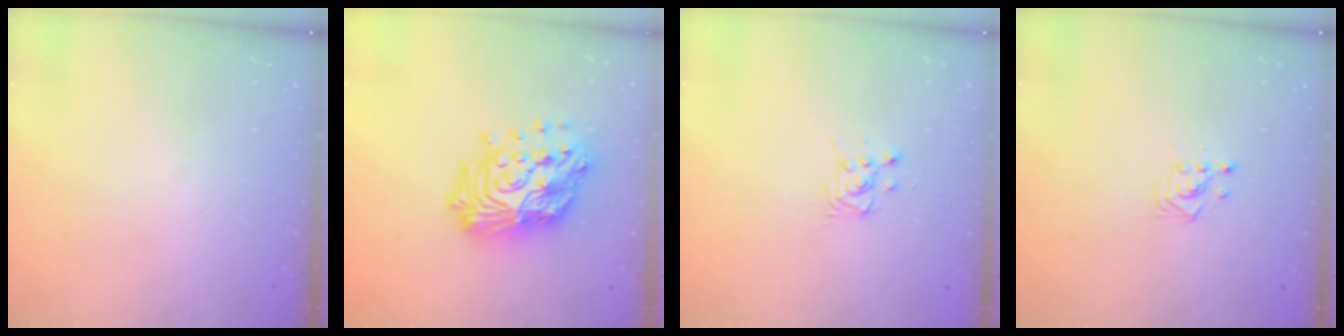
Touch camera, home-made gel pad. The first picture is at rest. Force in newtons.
{"total": 20.7, "press": 20.7, "slide": 1.9}
{"total": 3.0, "press": 3.0, "slide": 0.2}
{"total": 3.3, "press": 3.3, "slide": 0.2}